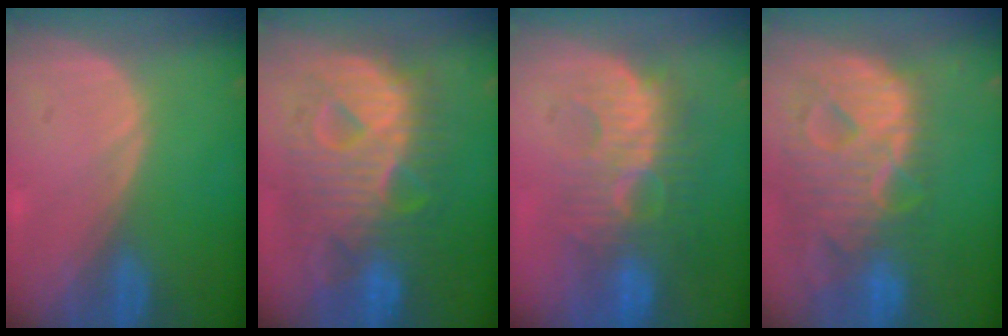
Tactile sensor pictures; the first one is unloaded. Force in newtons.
{"total": 12.7, "press": 12.7, "slide": 1.3}
{"total": 9.4, "press": 9.2, "slide": 2.0}
{"total": 12.9, "press": 11.0, "slide": 6.9}